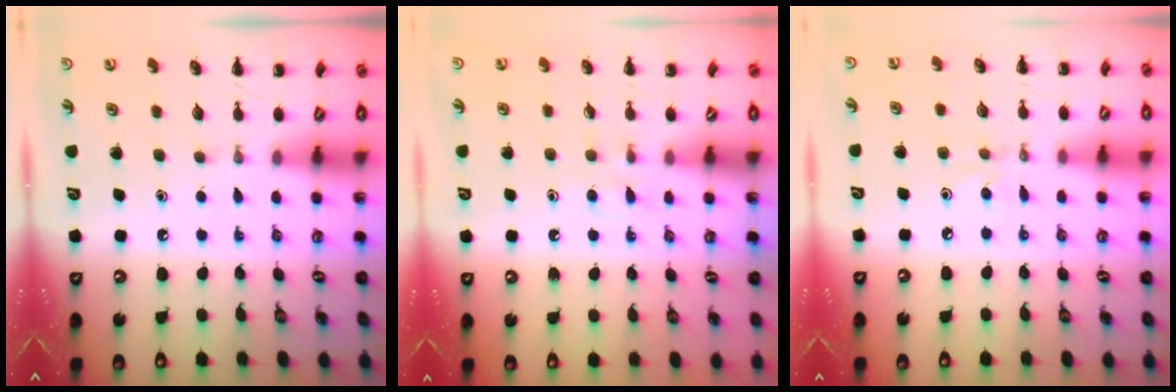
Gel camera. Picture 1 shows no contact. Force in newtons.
{"total": 4.2, "press": 3.9, "slide": 1.6}
{"total": 4.7, "press": 4.3, "slide": 1.7}